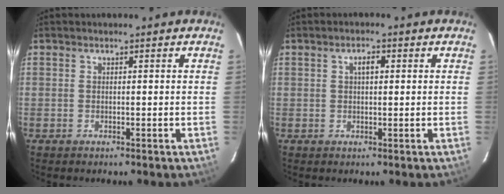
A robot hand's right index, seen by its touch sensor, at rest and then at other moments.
{"total": 2.1, "force": [0.6, 1.0, 1.7], "torque": [-0.030, 0.008, 0.010]}